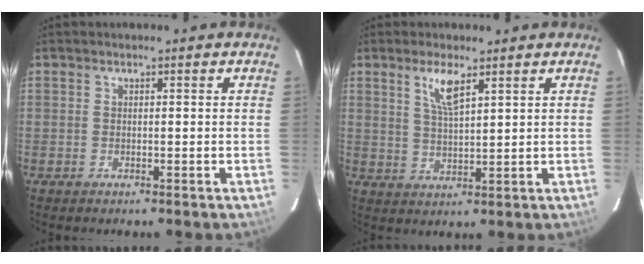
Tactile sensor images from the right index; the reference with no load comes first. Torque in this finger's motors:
{"motor_torque": [0.14, 0.09, 0.33, 0.11]}